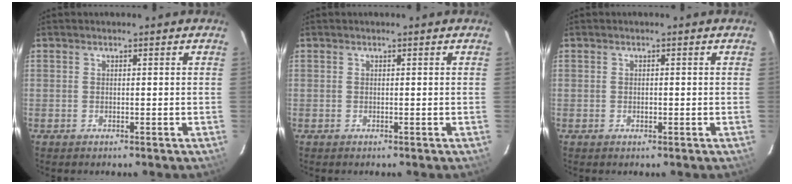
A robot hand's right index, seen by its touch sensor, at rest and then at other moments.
{"total": 0.0}
{"total": 0.6, "force": [-0.2, 0.5, 0.3], "torque": [-0.004, 0.001, -0.002]}